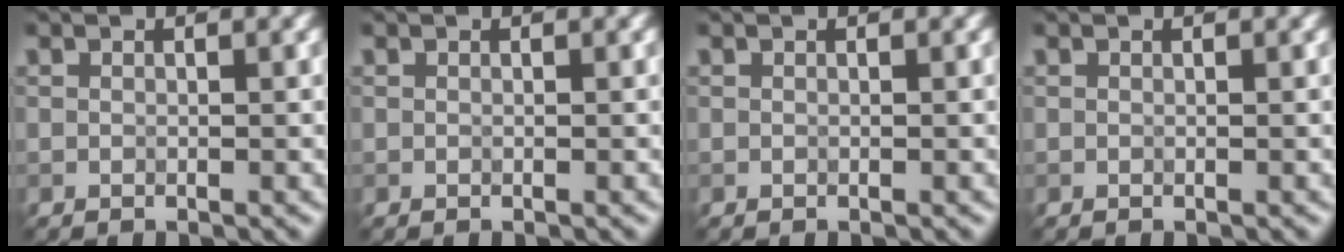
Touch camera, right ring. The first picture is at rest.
{"total": 0.0}
{"total": 0.0}
{"total": 0.0}